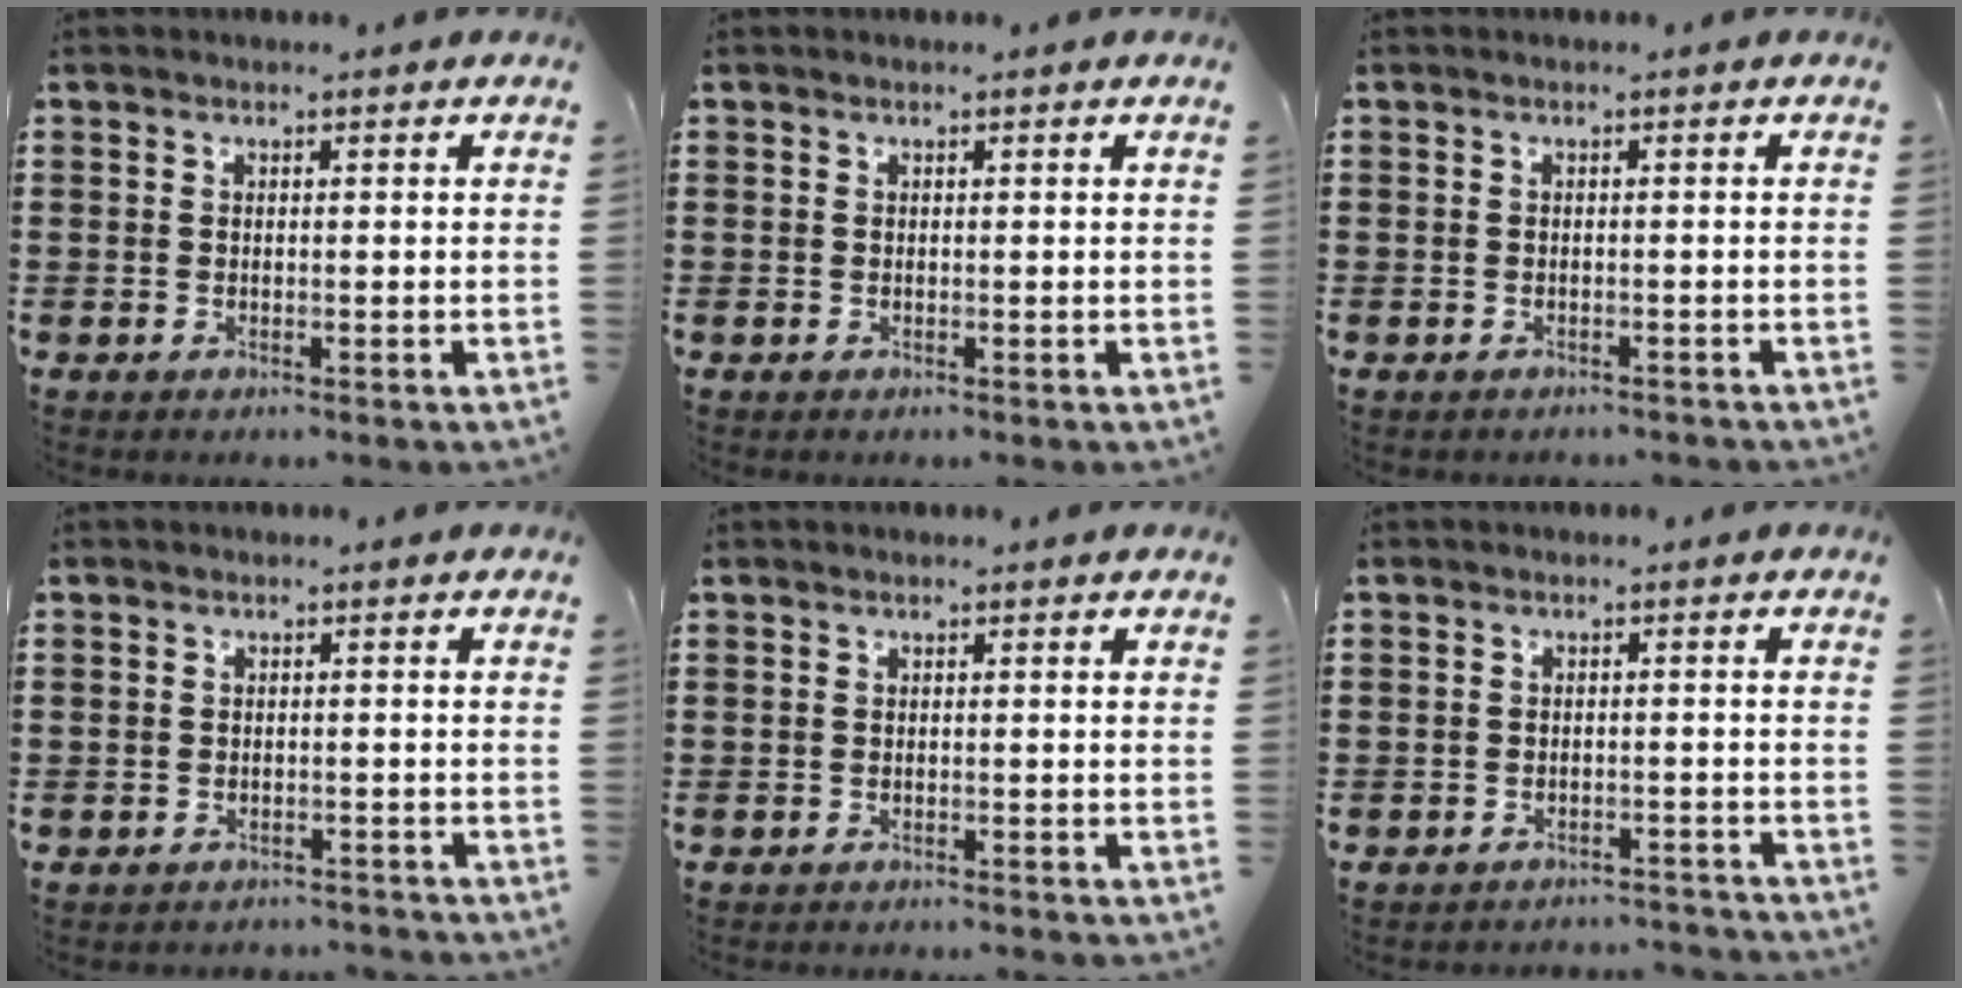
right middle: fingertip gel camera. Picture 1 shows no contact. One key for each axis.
{"total": 0.0}
{"total": 0.5, "fx": -0.5, "fy": 0.1, "fz": 0.1, "tx": -0.003, "ty": -0.001, "tz": -0.011}
{"total": 2.1, "fx": -2.0, "fy": 0.4, "fz": -0.3, "tx": -0.002, "ty": 0.001, "tz": -0.046}
{"total": 0.7, "fx": -0.7, "fy": -0.1, "fz": 0.1, "tx": -0.005, "ty": -0.003, "tz": -0.014}
{"total": 2.7, "fx": -2.7, "fy": 0.3, "fz": -0.3, "tx": -0.003, "ty": 0.000, "tz": -0.060}